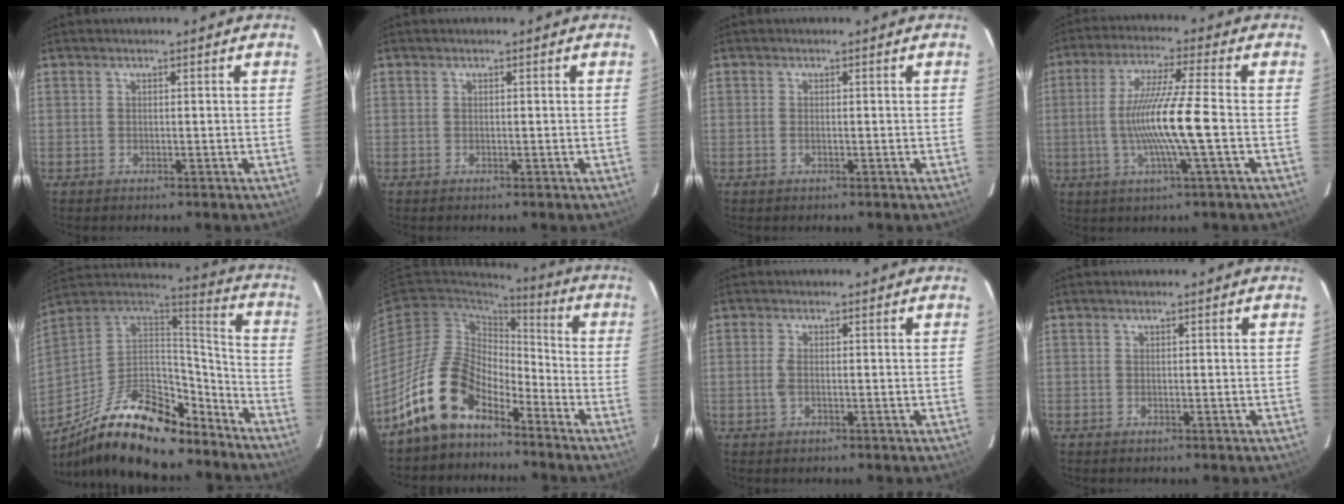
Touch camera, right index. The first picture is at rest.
{"total": 0.0}
{"total": 0.7, "force": [-0.2, 0.3, 0.6], "torque": [-0.015, 0.000, -0.005]}
{"total": 12.9, "force": [-2.1, -1.0, 12.7], "torque": [-0.237, -0.007, -0.038]}
{"total": 25.7, "force": [-18.0, 10.2, 15.3], "torque": [-0.284, -0.003, -0.287]}
{"total": 14.2, "force": [-9.7, 7.2, 7.6], "torque": [-0.148, 0.018, -0.187]}
{"total": 1.9, "force": [-0.4, 0.8, 1.7], "torque": [-0.039, 0.000, -0.008]}
{"total": 0.0}